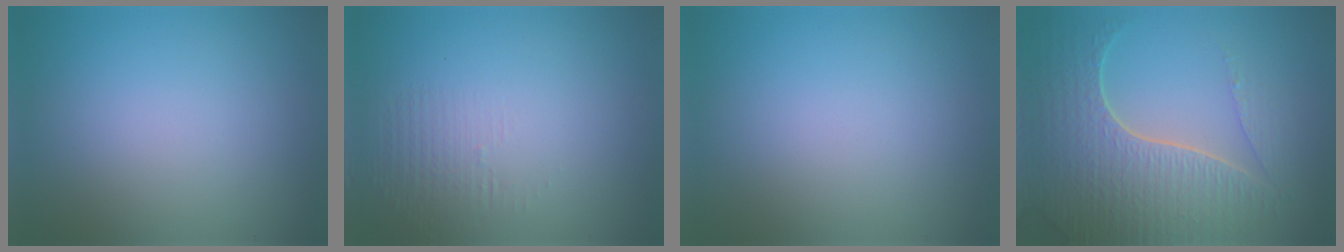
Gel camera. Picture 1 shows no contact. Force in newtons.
{"total": 1.2, "press": 0.1, "slide": 1.2}
{"total": 0.0}
{"total": 7.5, "press": 5.6, "slide": 5.0}